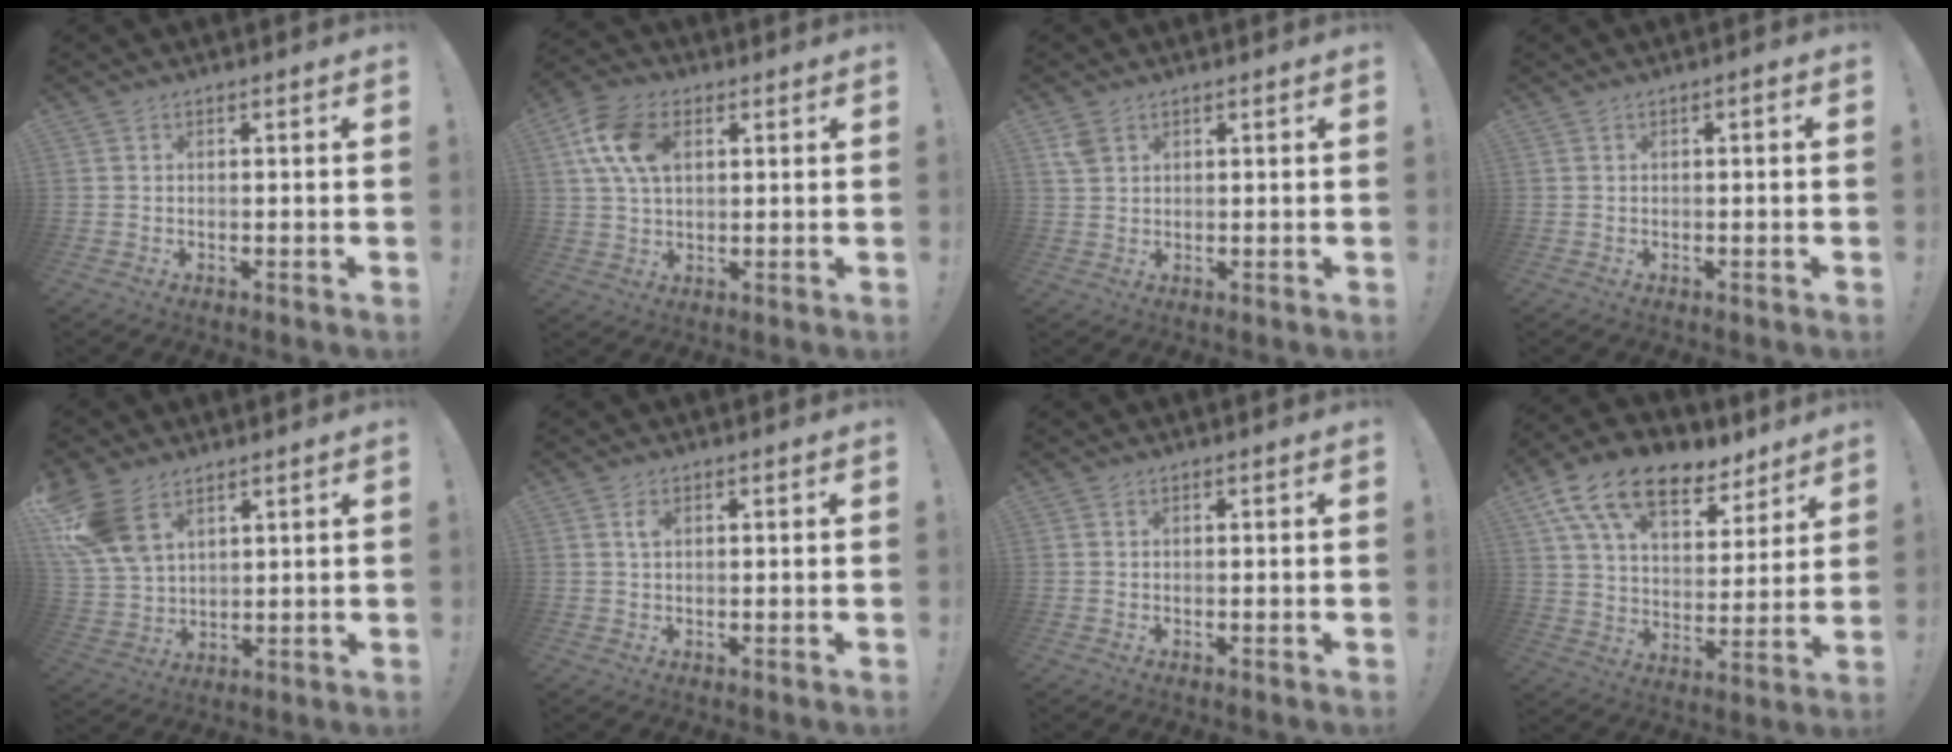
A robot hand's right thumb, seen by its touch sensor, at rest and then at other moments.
{"total": 12.9, "force": [4.3, 8.5, 8.7], "torque": [-0.165, 0.002, 0.080]}
{"total": 3.5, "force": [2.0, 2.2, 1.8], "torque": [-0.034, -0.003, 0.041]}
{"total": 0.9, "force": [-0.6, 0.1, 0.7], "torque": [-0.013, 0.003, -0.010]}
{"total": 12.4, "force": [7.2, 7.3, 7.0], "torque": [-0.141, -0.031, 0.143]}
{"total": 1.7, "force": [0.6, 0.8, 1.3], "torque": [-0.019, 0.000, 0.007]}
{"total": 0.0}
{"total": 17.6, "force": [10.7, 9.7, 10.0], "torque": [-0.168, -0.057, 0.193]}